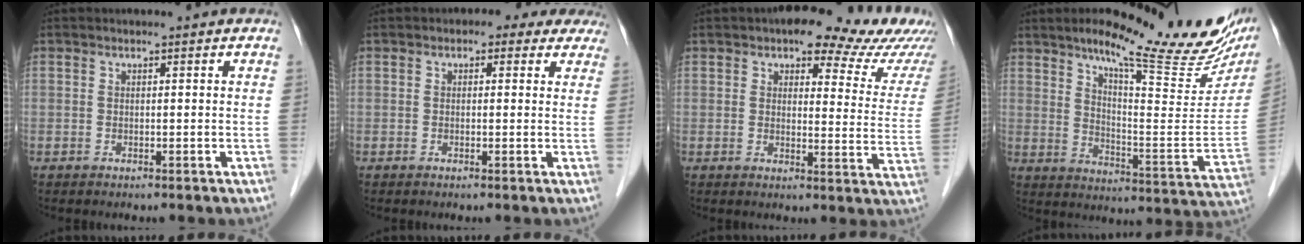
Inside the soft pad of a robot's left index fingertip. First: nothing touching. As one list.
[{"total": 4.5, "force": [3.2, 2.7, 1.7], "torque": [-0.003, 0.014, 0.021]}, {"total": 13.6, "force": [10.6, 5.4, 6.8], "torque": [-0.047, -0.003, 0.096]}, {"total": 22.2, "force": [16.7, 3.7, 14.2], "torque": [-0.197, -0.025, 0.222]}]